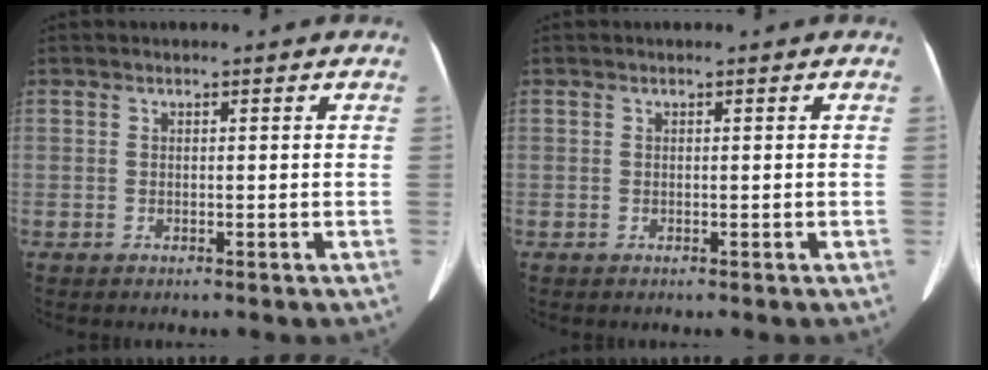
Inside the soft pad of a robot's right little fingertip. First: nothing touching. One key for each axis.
{"total": 0.0}